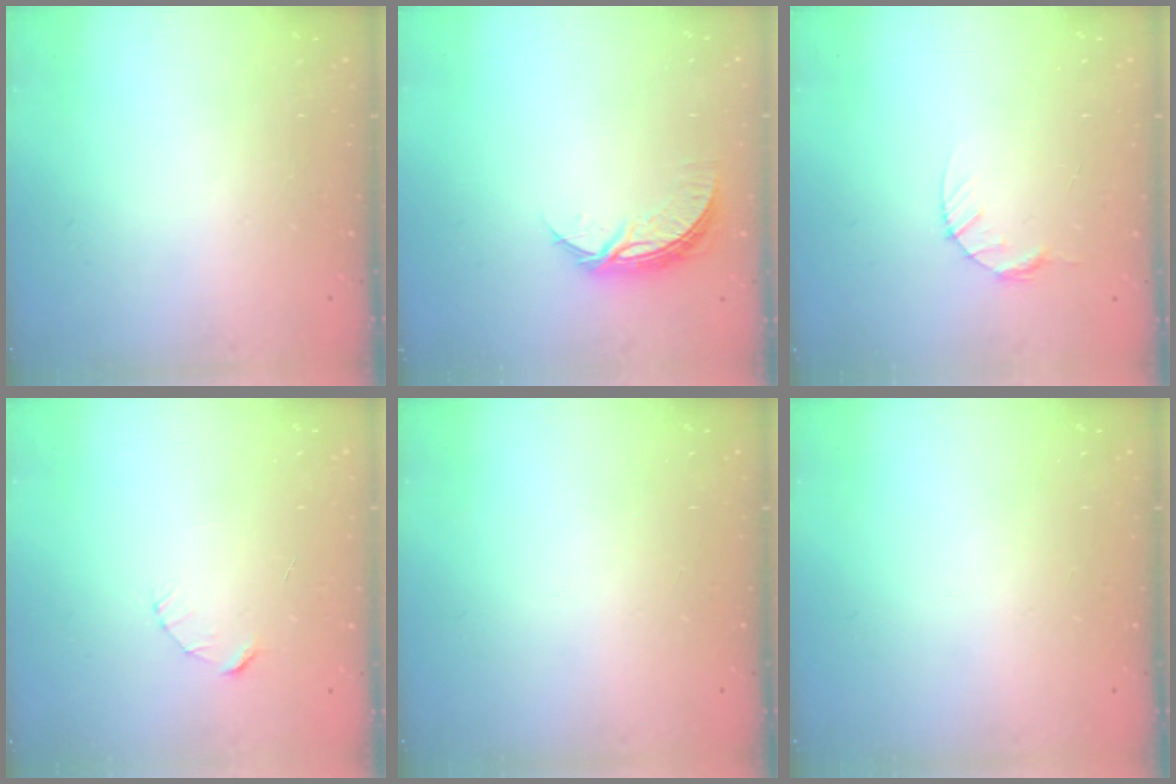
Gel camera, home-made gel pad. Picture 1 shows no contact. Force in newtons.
{"total": 6.8, "press": 6.8, "slide": 0.3}
{"total": 3.9, "press": 3.8, "slide": 0.5}
{"total": 2.4, "press": 2.4, "slide": 0.2}
{"total": 0.0}
{"total": 0.0}